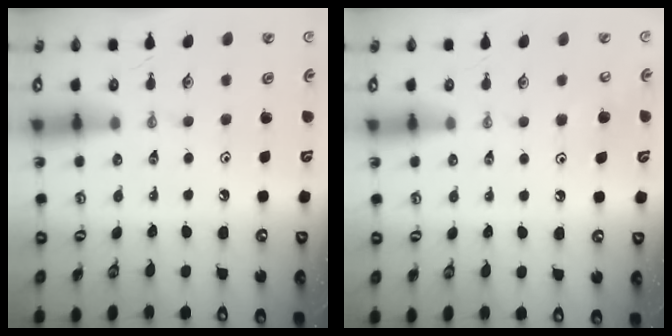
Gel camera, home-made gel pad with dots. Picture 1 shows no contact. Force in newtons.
{"total": 5.5, "press": 5.5, "slide": 0.4}